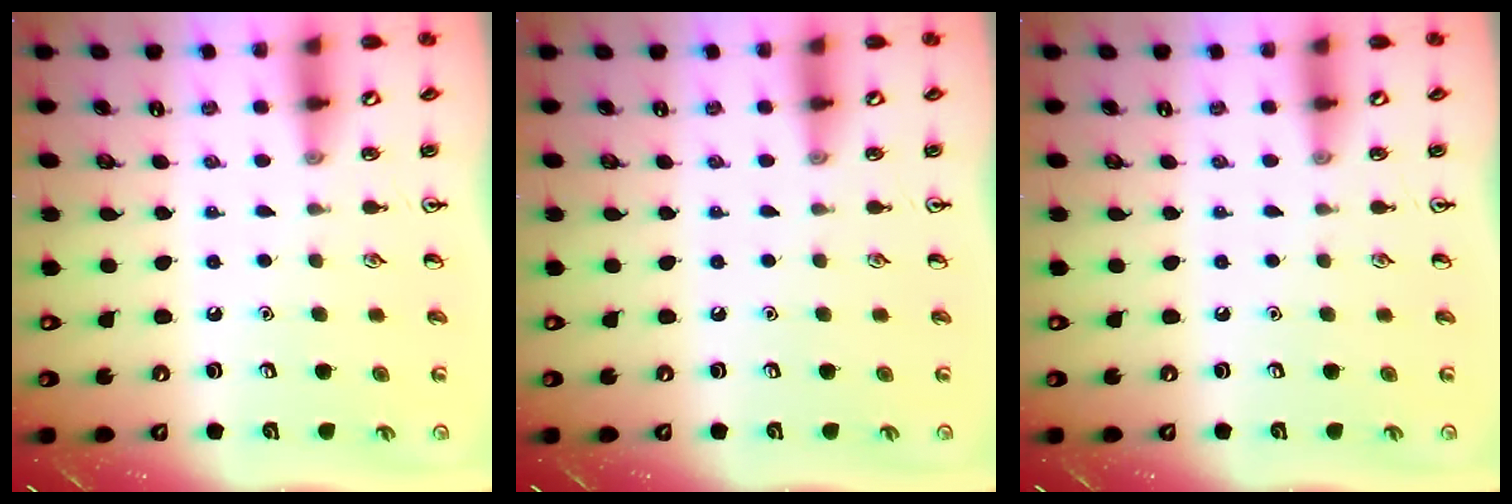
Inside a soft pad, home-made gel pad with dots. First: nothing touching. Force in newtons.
{"total": 0.0}
{"total": 0.0}